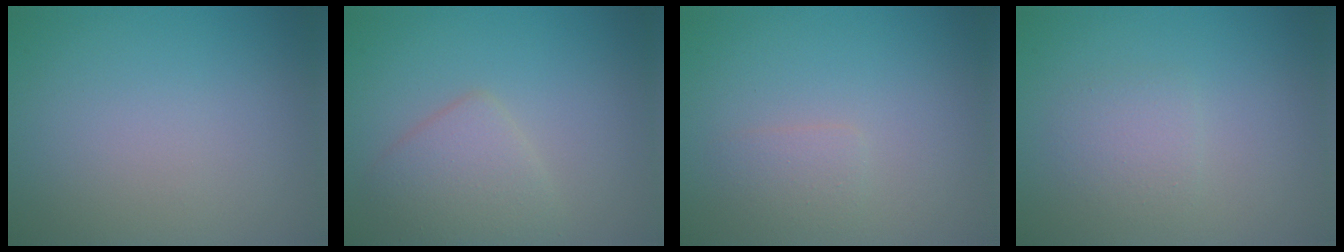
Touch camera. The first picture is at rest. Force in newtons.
{"total": 3.1, "press": 3.1, "slide": 0.4}
{"total": 1.3, "press": 1.3, "slide": 0.0}
{"total": 1.9, "press": 1.9, "slide": 0.0}